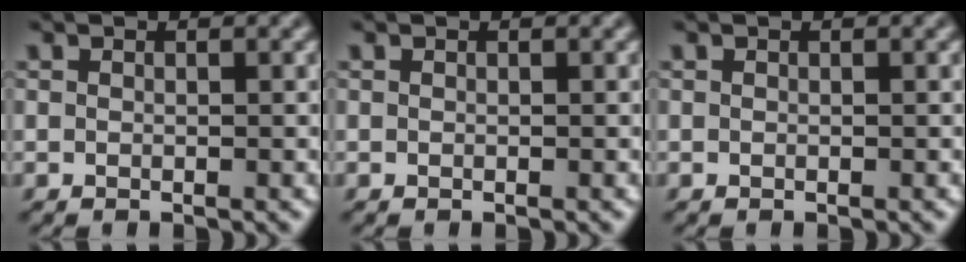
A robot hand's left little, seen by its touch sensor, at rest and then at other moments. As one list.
[{"total": 0.0}, {"total": 0.0}]